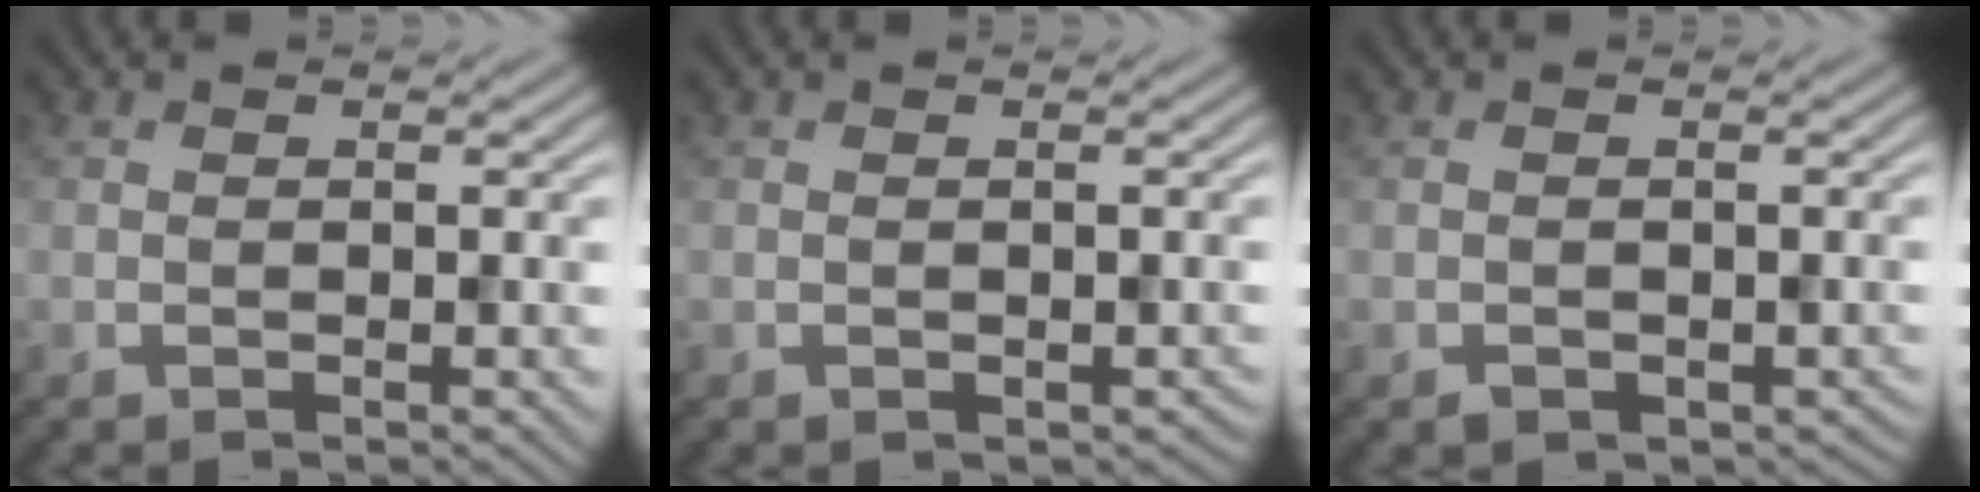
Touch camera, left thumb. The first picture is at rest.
{"total": 0.6, "force": [-0.2, 0.5, 0.3], "torque": [-0.005, -0.008, -0.001]}
{"total": 1.4, "force": [-0.7, 1.1, 0.5], "torque": [-0.009, -0.012, -0.011]}